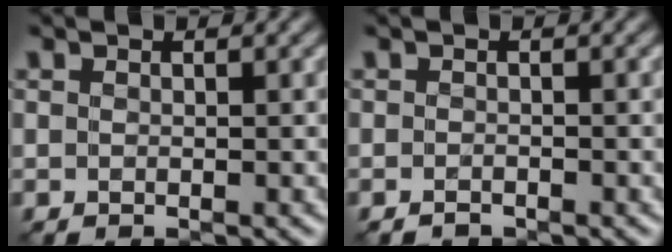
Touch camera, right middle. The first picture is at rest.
{"total": 0.7, "force": [-0.6, 0.3, 0.2], "torque": [-0.004, -0.003, -0.009]}